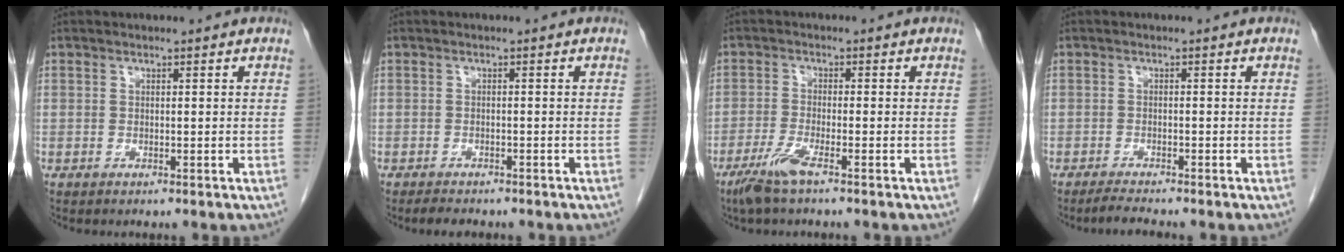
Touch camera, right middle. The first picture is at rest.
{"total": 2.8, "force": [-2.4, 1.0, 1.1], "torque": [-0.024, -0.006, -0.032]}
{"total": 4.3, "force": [-2.9, 0.1, 3.2], "torque": [-0.071, -0.011, -0.062]}
{"total": 2.4, "force": [-2.2, -0.2, 0.9], "torque": [-0.025, -0.010, -0.041]}